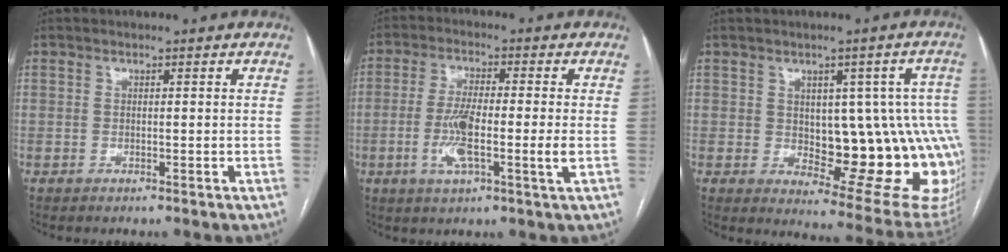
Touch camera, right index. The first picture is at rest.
{"total": 8.5, "force": [-1.6, 0.6, 8.4], "torque": [-0.162, -0.004, -0.032]}
{"total": 17.1, "force": [-0.7, 7.3, 15.4], "torque": [-0.131, 0.016, 0.014]}